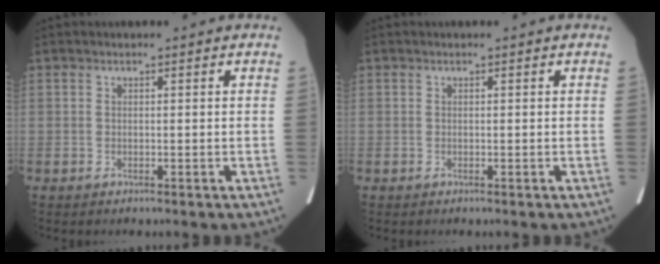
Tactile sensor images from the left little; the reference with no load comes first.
{"total": 0.0}